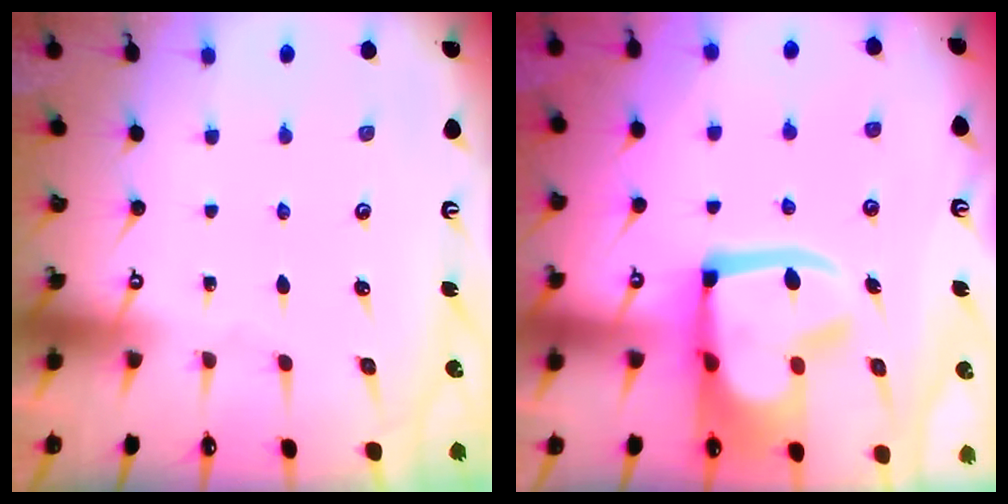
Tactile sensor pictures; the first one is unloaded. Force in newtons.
{"total": 14.4, "press": 14.3, "slide": 2.0}